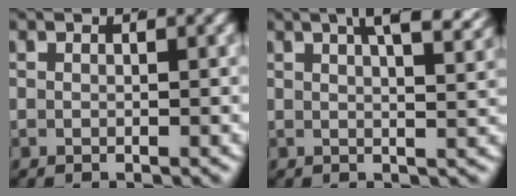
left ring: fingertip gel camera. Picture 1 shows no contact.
{"total": 5.3, "force": [3.6, 1.0, 3.8], "torque": [-0.050, 0.011, 0.052]}